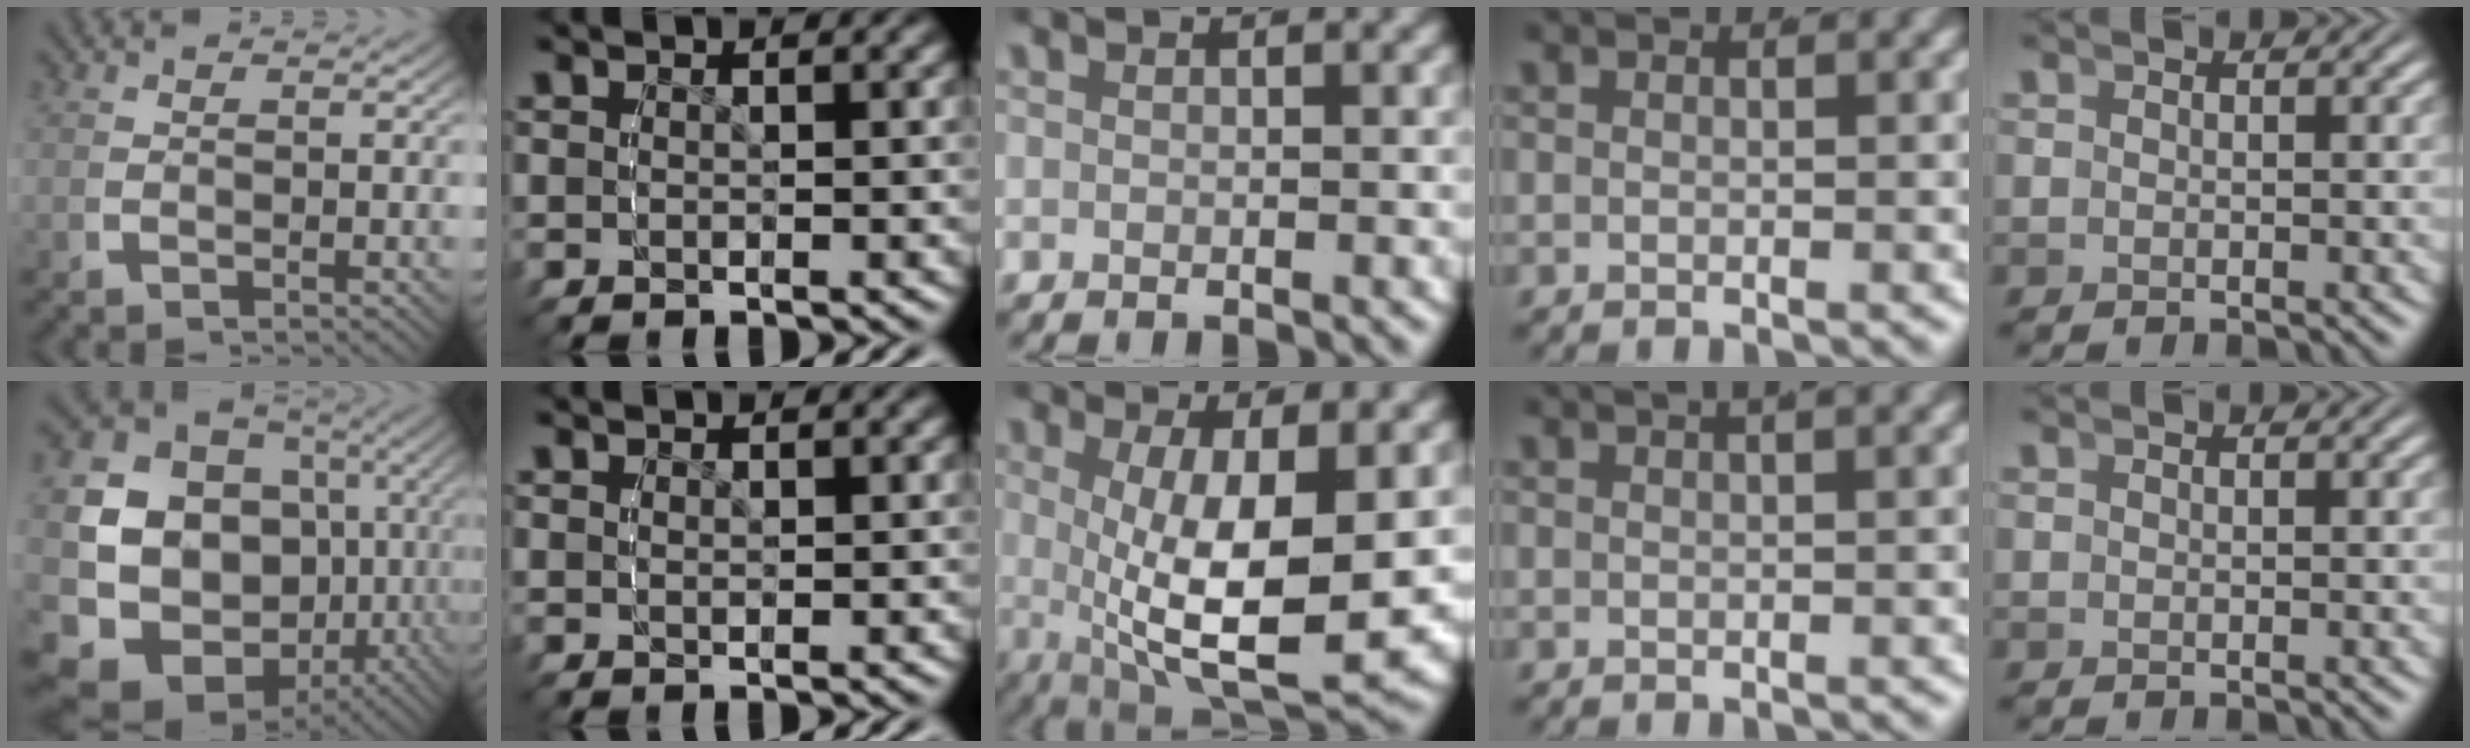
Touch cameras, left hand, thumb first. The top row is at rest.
{"thumb": {"total": 19.6, "force": [-0.8, 15.6, 11.9], "torque": [-0.267, -0.061, 0.002]}, "index": {"total": 0.5, "force": [0.5, 0.0, 0.0], "torque": [0.000, 0.000, 0.010]}, "middle": {"total": 10.4, "force": [0.2, 4.0, 9.6], "torque": [-0.157, -0.033, 0.022]}, "ring": {"total": 3.4, "force": [2.2, 1.0, 2.3], "torque": [-0.024, 0.018, 0.030]}}